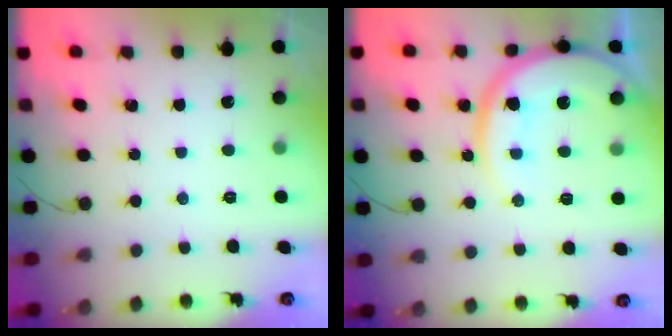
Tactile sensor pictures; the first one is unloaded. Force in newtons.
{"total": 14.6, "press": 14.5, "slide": 1.5}